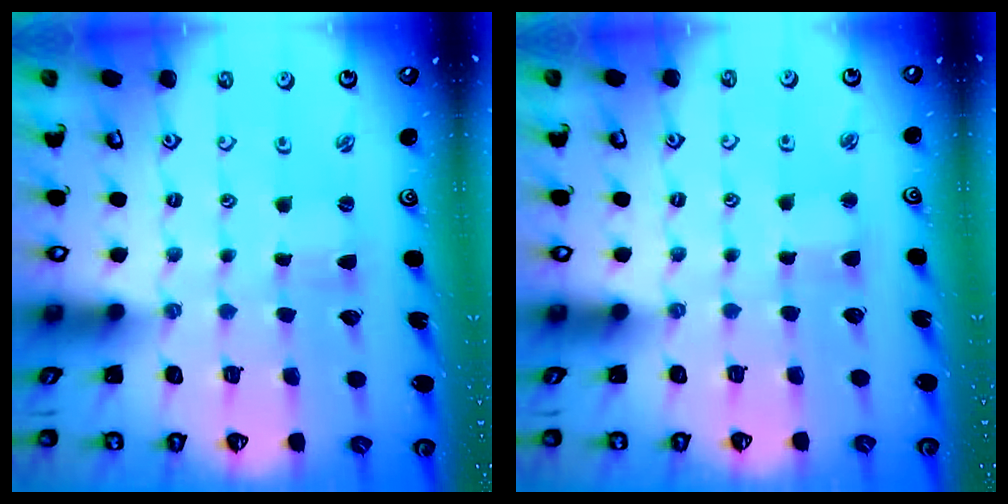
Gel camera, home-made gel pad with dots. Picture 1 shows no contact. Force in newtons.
{"total": 2.5, "press": 2.4, "slide": 0.4}